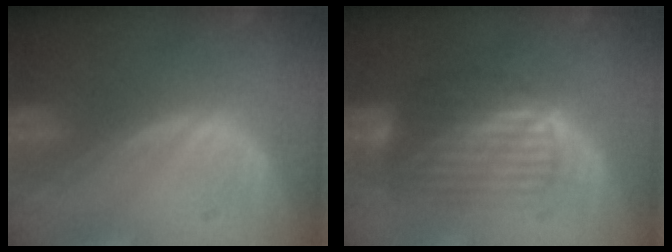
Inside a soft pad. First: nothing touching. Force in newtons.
{"total": 7.1, "press": 6.6, "slide": 2.7}